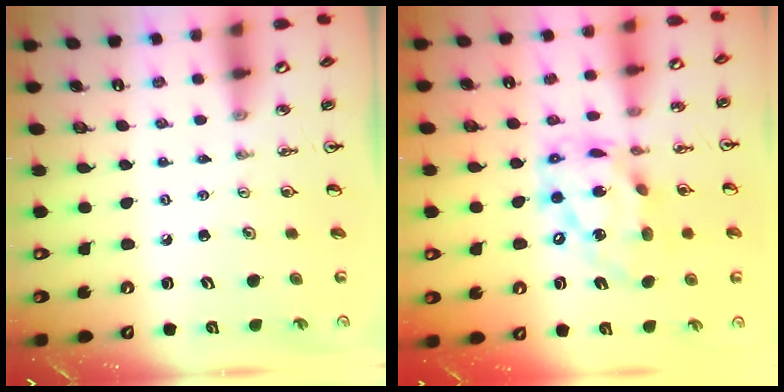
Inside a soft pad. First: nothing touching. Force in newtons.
{"total": 18.4, "press": 18.3, "slide": 1.6}